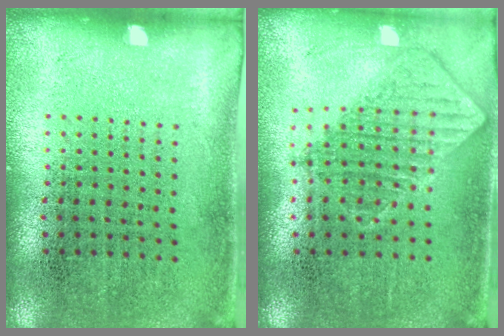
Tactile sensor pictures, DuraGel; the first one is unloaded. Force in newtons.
{"total": 0.9, "press": 0.9, "slide": 0.1}